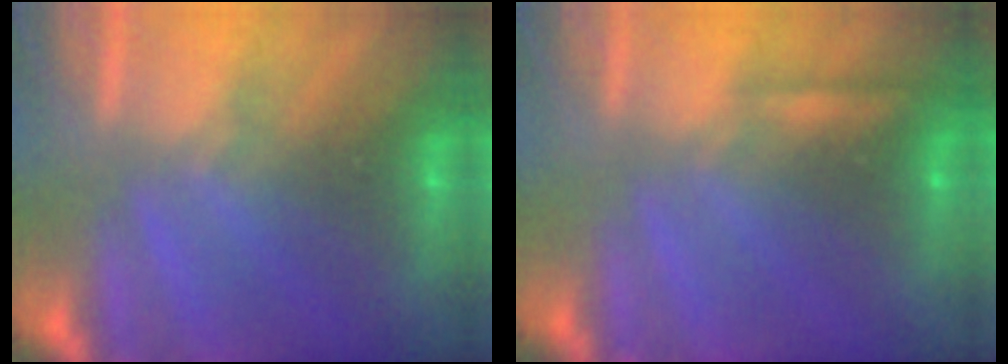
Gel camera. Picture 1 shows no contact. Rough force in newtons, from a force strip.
{"total": 2.3}